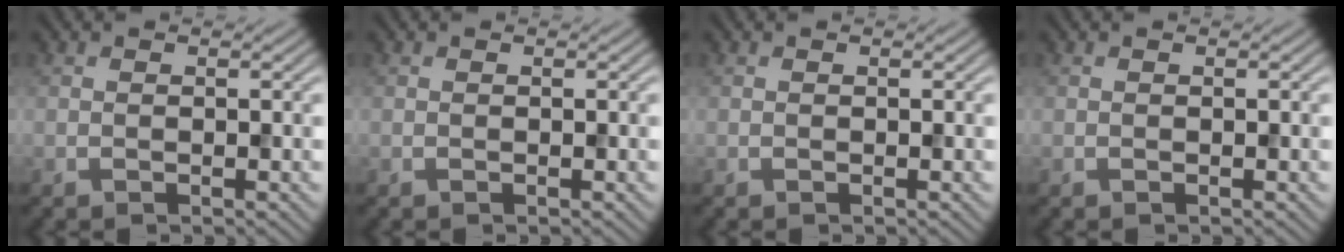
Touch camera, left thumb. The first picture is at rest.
{"total": 0.0}
{"total": 0.0}
{"total": 0.0}